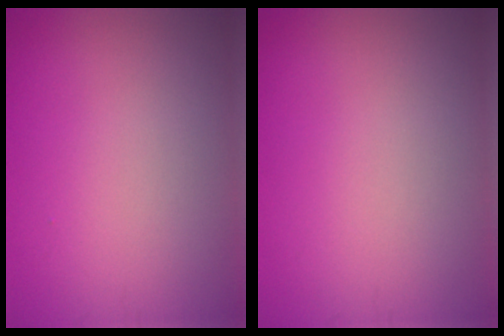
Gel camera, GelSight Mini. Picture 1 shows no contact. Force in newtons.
{"total": 0.0}